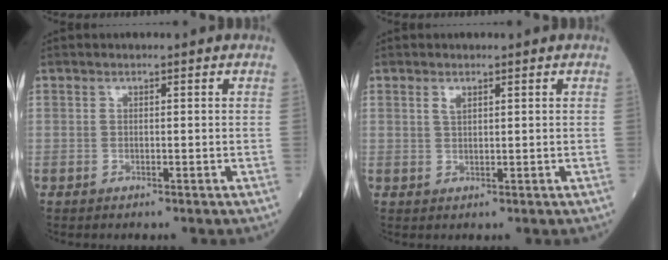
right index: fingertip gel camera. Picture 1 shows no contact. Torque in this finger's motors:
{"motor_torque": [-0.02, 0.02, 0.12, 0.04]}